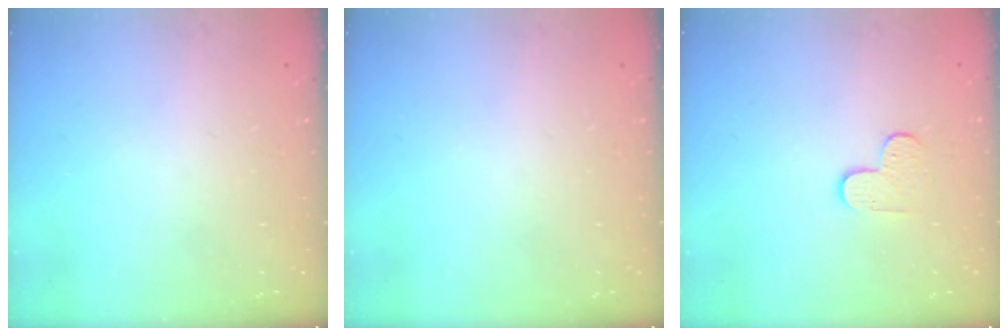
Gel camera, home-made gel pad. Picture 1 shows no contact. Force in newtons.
{"total": 0.0}
{"total": 4.2, "press": 4.2, "slide": 0.4}